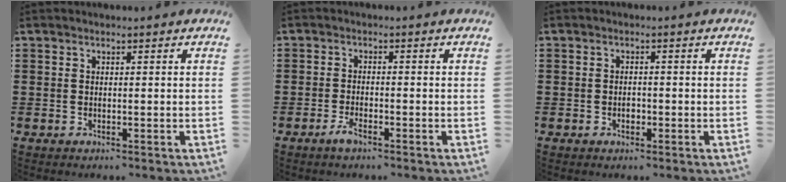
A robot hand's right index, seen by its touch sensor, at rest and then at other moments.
{"total": 2.2, "force": [-1.5, 0.4, 1.6], "torque": [-0.035, -0.003, -0.029]}
{"total": 1.3, "force": [-0.4, 0.8, 1.0], "torque": [-0.020, -0.001, -0.007]}